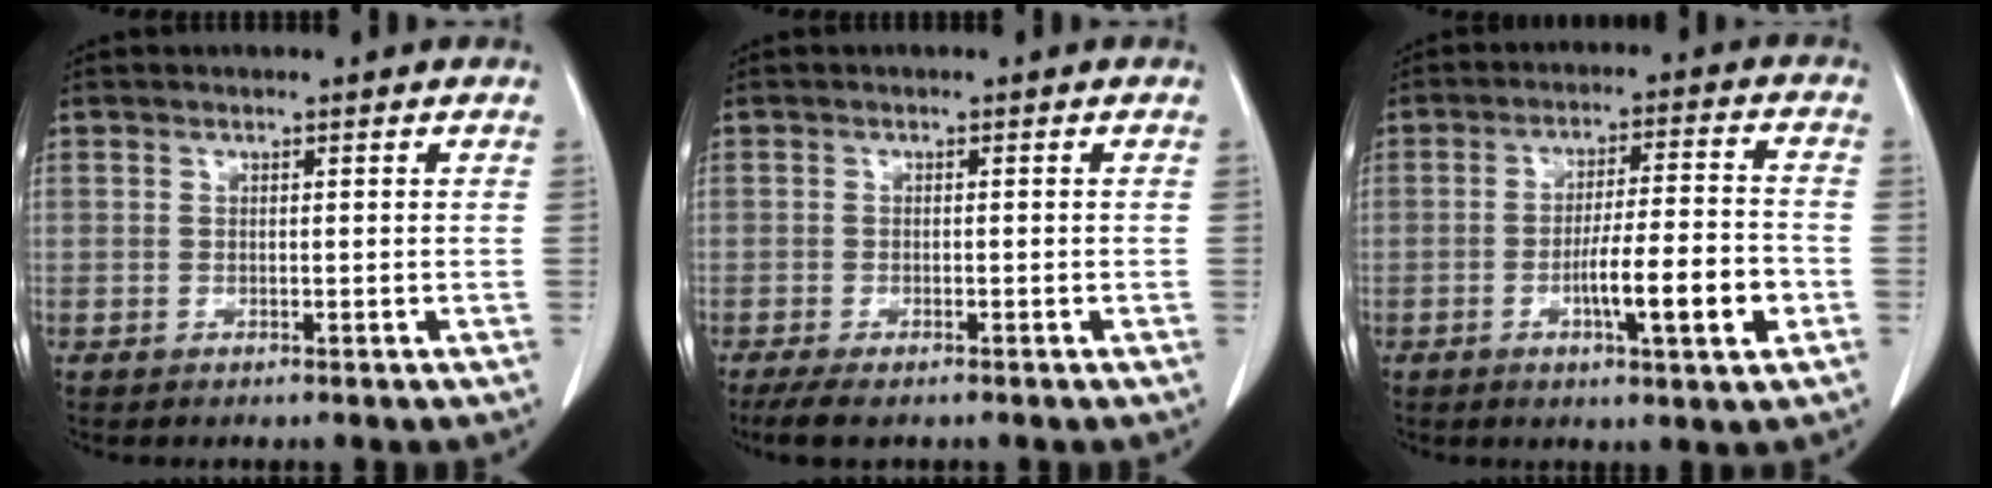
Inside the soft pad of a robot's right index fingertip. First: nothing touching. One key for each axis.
{"total": 4.4, "fx": -3.2, "fy": 1.2, "fz": 2.6, "tx": -0.050, "ty": -0.010, "tz": -0.054}
{"total": 10.3, "fx": -3.6, "fy": 0.9, "fz": 9.6, "tx": -0.154, "ty": 0.001, "tz": -0.057}